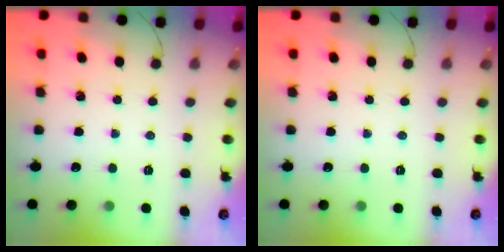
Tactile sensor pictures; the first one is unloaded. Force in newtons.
{"total": 0.0}